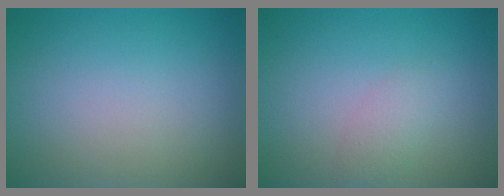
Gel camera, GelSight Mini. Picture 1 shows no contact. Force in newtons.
{"total": 1.5, "press": 1.5, "slide": 0.1}